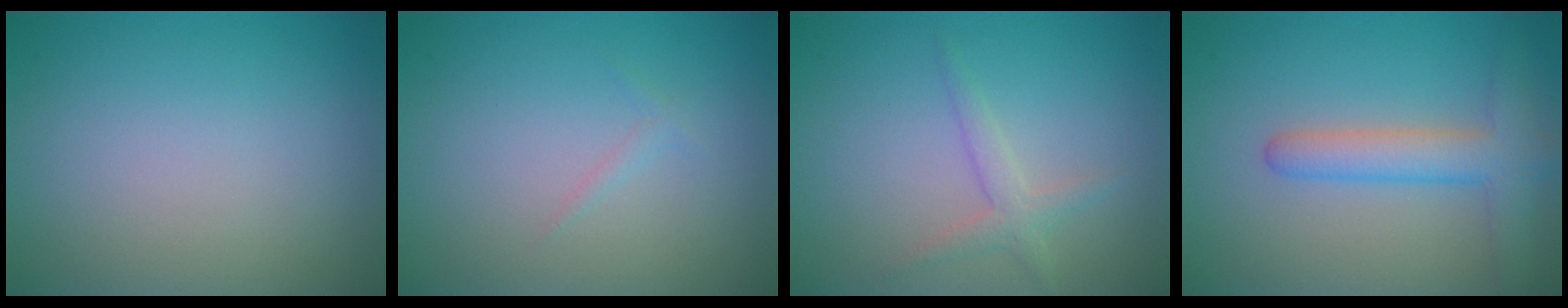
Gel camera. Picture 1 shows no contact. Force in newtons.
{"total": 0.5, "press": 0.5, "slide": 0.1}
{"total": 1.8, "press": 1.8, "slide": 0.1}
{"total": 4.2, "press": 4.2, "slide": 0.3}